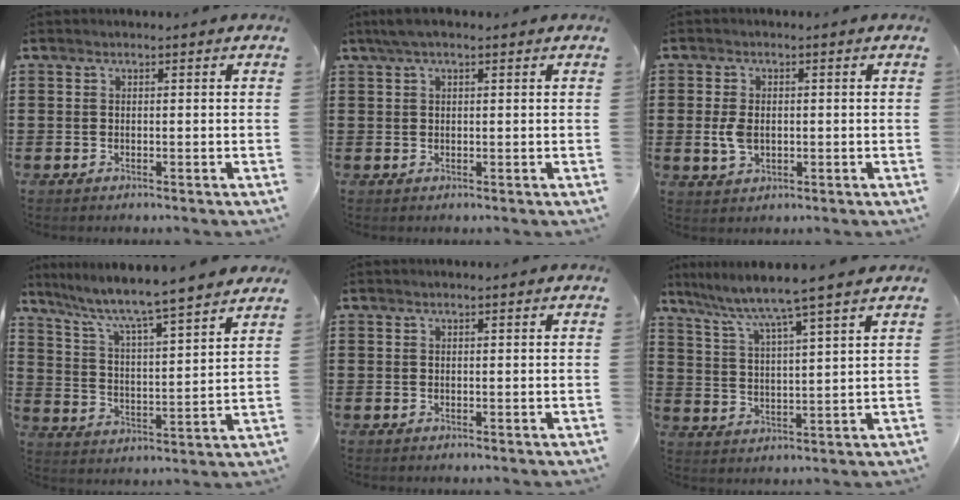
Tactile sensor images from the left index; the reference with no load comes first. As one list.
[{"total": 2.1, "force": [1.3, 0.5, 1.6], "torque": [-0.032, 0.004, 0.023]}, {"total": 3.9, "force": [0.0, 2.4, 3.1], "torque": [-0.082, -0.002, -0.006]}, {"total": 6.2, "force": [5.4, -0.2, 3.1], "torque": [-0.083, -0.048, 0.084]}, {"total": 0.5, "force": [0.4, -0.1, 0.3], "torque": [-0.007, -0.001, 0.009]}, {"total": 6.0, "force": [5.1, -1.3, 2.9], "torque": [-0.080, -0.042, 0.079]}]